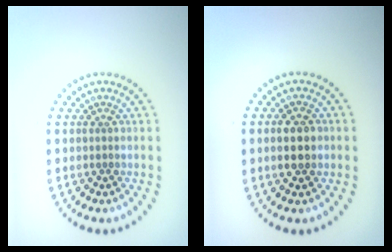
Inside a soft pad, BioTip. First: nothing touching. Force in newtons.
{"total": 2.3, "press": 2.3, "slide": 0.1}